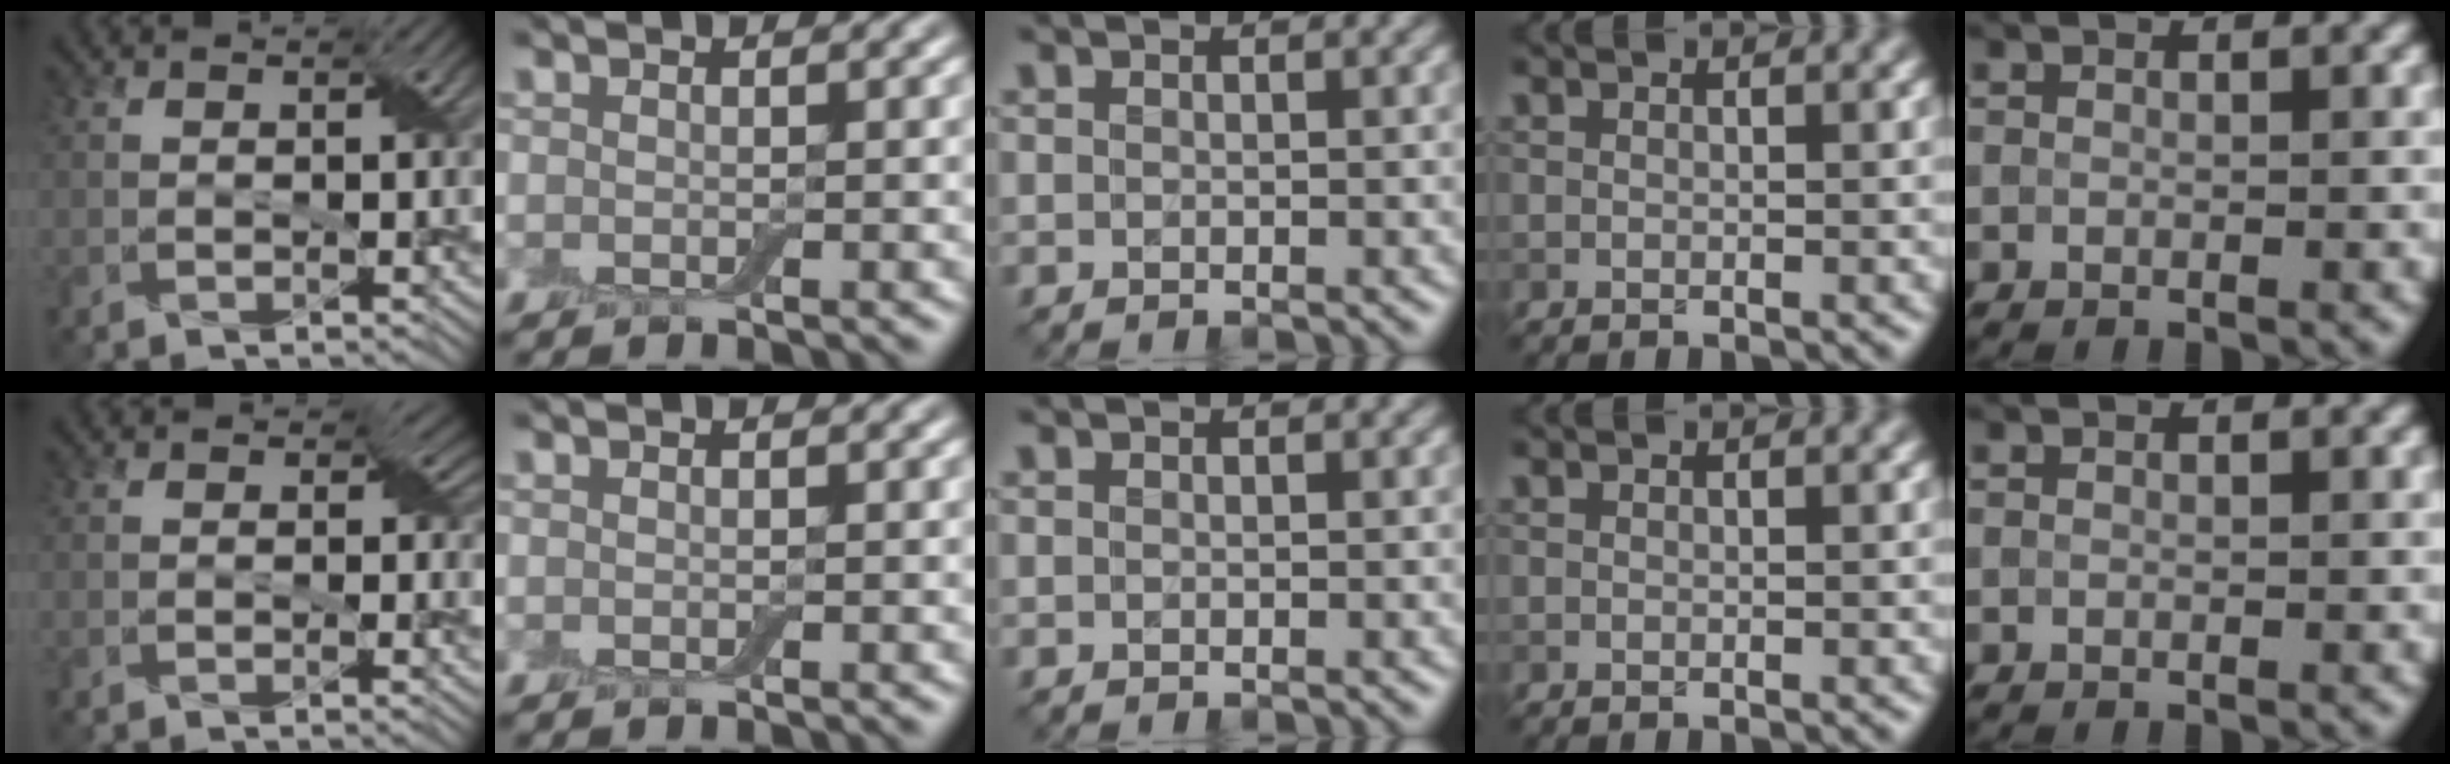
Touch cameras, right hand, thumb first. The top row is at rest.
{"thumb": {"total": 2.9, "force": [0.4, 2.2, 1.9], "torque": [-0.022, -0.007, 0.004]}}